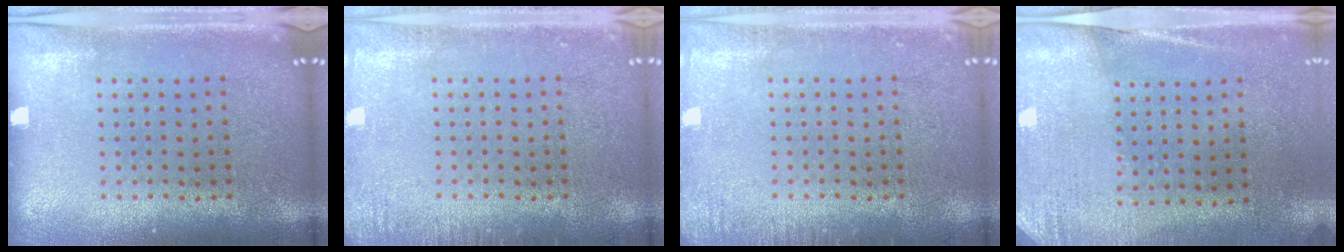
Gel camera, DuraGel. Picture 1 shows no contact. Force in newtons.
{"total": 1.5, "press": 1.4, "slide": 0.2}
{"total": 1.5, "press": 1.4, "slide": 0.2}
{"total": 2.6, "press": 2.3, "slide": 1.3}